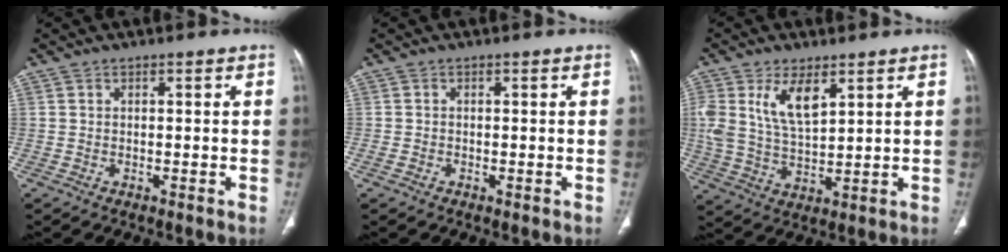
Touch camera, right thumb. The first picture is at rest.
{"total": 1.0, "force": [-0.4, 0.7, 0.6], "torque": [-0.016, 0.001, -0.006]}
{"total": 9.5, "force": [4.4, 4.3, 7.3], "torque": [-0.135, -0.018, 0.093]}